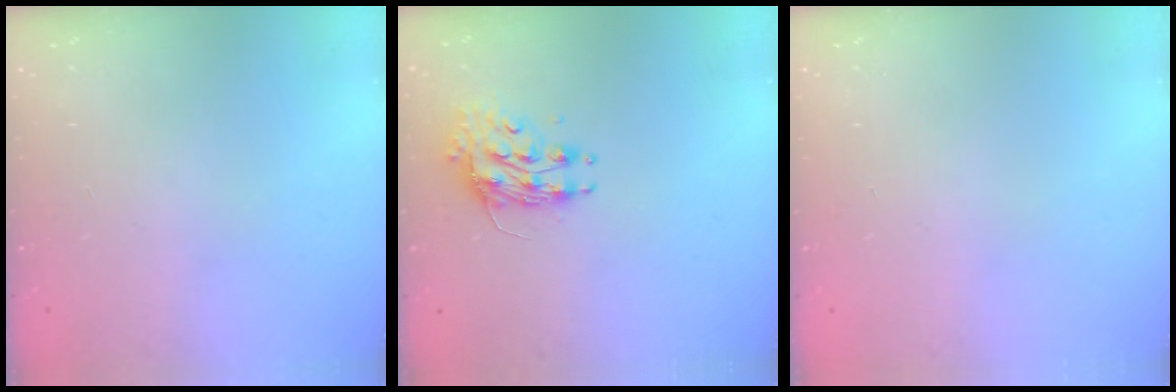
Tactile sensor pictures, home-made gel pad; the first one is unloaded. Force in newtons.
{"total": 10.4, "press": 10.3, "slide": 0.8}
{"total": 0.0}